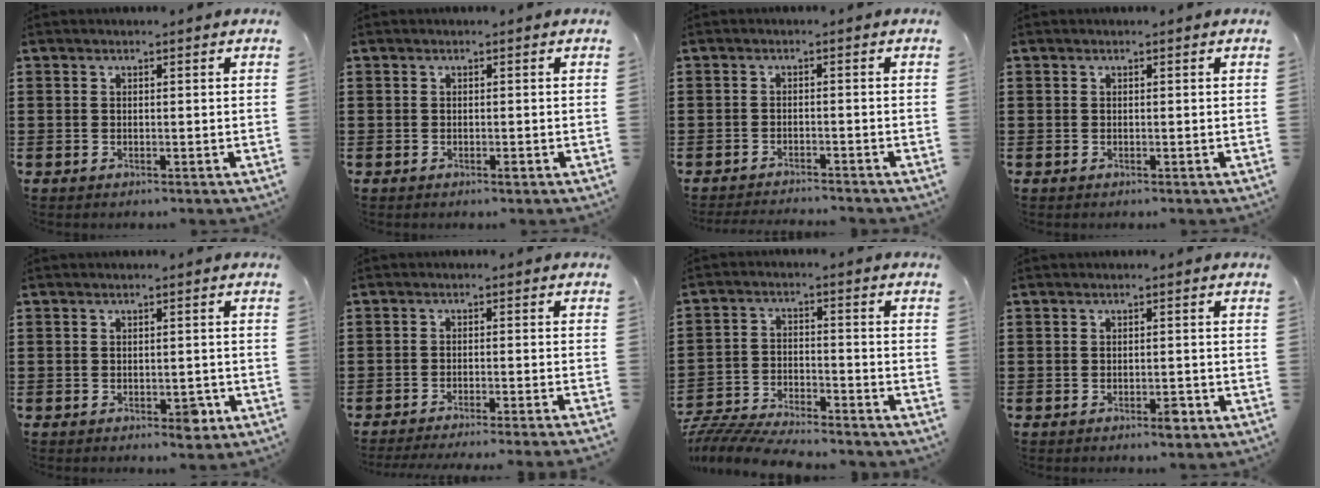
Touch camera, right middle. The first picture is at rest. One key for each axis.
{"total": 0.7, "fx": -0.3, "fy": 0.2, "fz": 0.5, "tx": -0.011, "ty": -0.004, "tz": -0.005}
{"total": 2.0, "fx": -2.0, "fy": -0.1, "fz": 0.1, "tx": -0.006, "ty": -0.001, "tz": -0.041}
{"total": 0.0}
{"total": 2.5, "fx": -1.5, "fy": 1.1, "fz": 1.7, "tx": -0.027, "ty": 0.003, "tz": -0.027}
{"total": 2.6, "fx": -2.4, "fy": -0.6, "fz": 0.7, "tx": -0.014, "ty": -0.002, "tz": -0.049}
{"total": 6.5, "fx": -6.4, "fy": 0.6, "fz": 1.1, "tx": -0.034, "ty": 0.003, "tz": -0.128}
{"total": 1.9, "fx": -1.2, "fy": 0.6, "fz": 1.3, "tx": -0.024, "ty": -0.001, "tz": -0.022}